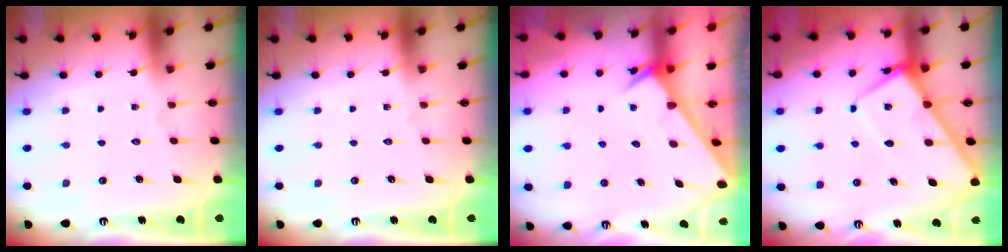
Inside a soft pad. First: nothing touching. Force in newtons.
{"total": 0.0}
{"total": 2.3, "press": 2.3, "slide": 0.1}
{"total": 6.6, "press": 6.5, "slide": 0.8}